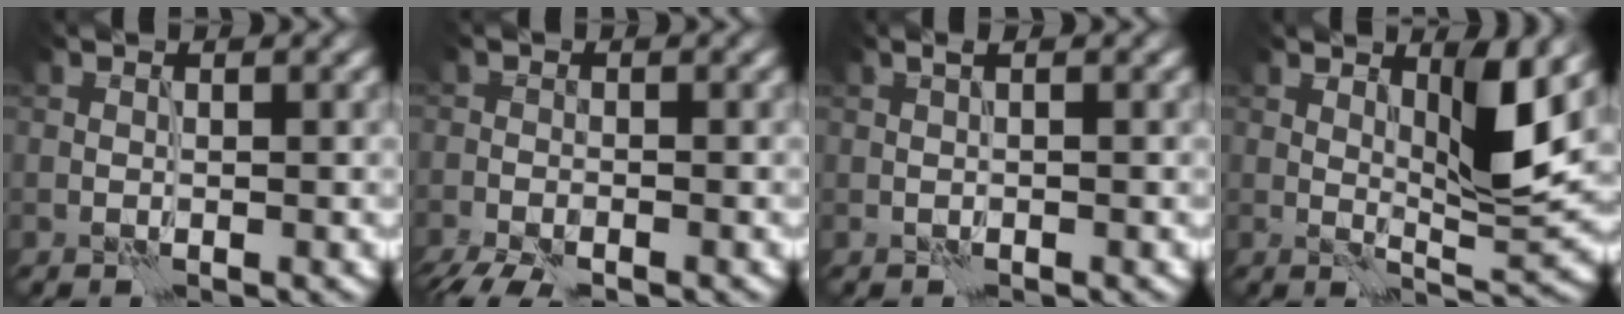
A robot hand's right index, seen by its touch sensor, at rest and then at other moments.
{"total": 3.8, "force": [-3.0, 0.9, 2.2], "torque": [-0.037, -0.013, -0.064]}
{"total": 0.7, "force": [0.2, 0.0, 0.7], "torque": [-0.015, 0.004, 0.001]}
{"total": 4.8, "force": [2.0, 0.8, 4.3], "torque": [-0.071, -0.009, 0.035]}